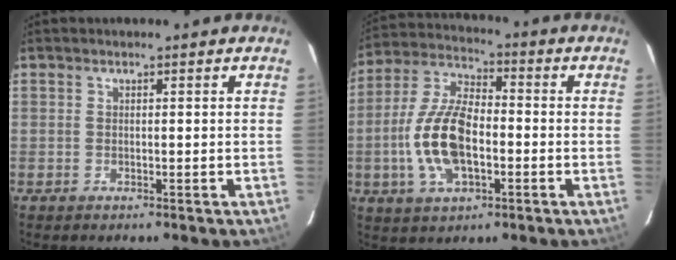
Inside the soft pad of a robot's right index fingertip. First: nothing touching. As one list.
[{"total": 14.1, "force": [-3.0, 6.7, 12.1], "torque": [-0.258, 0.006, -0.057]}]